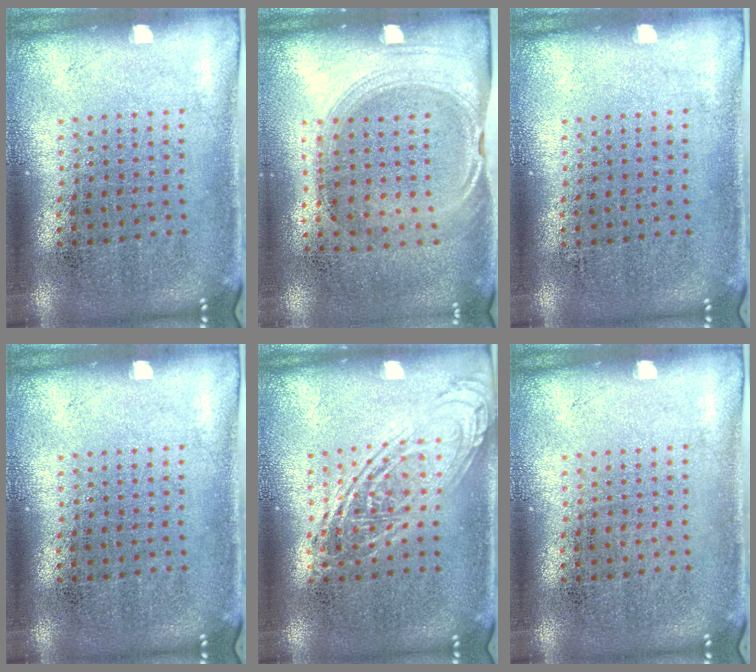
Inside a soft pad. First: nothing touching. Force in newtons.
{"total": 1.5, "press": 1.2, "slide": 0.8}
{"total": 0.0}
{"total": 0.0}
{"total": 2.6, "press": 2.6, "slide": 0.4}
{"total": 0.0}